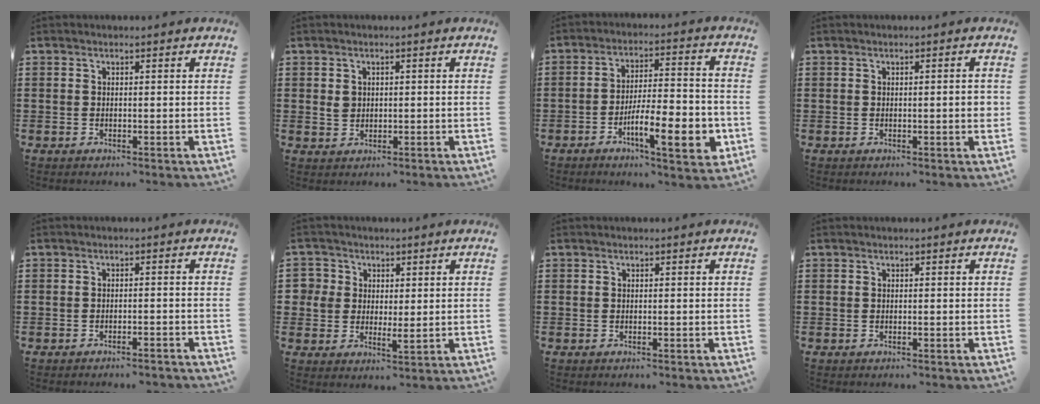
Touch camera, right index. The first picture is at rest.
{"total": 1.7, "force": [0.3, 1.4, 0.9], "torque": [-0.023, 0.005, 0.007]}
{"total": 11.7, "force": [-4.6, 2.9, 10.4], "torque": [-0.179, 0.000, -0.080]}
{"total": 1.7, "force": [-0.1, 0.2, 1.7], "torque": [-0.029, -0.001, -0.002]}
{"total": 1.3, "force": [-1.3, -0.1, 0.2], "torque": [-0.007, 0.001, -0.025]}
{"total": 3.7, "force": [1.4, 3.3, 0.9], "torque": [-0.035, 0.011, 0.026]}
{"total": 0.0}
{"total": 0.0}